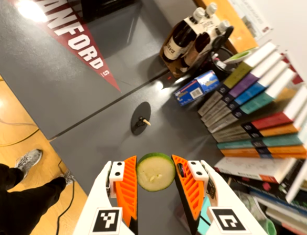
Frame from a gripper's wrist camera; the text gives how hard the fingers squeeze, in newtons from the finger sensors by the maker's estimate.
{"total": 10.3, "left": 10.6, "right": 9.9}